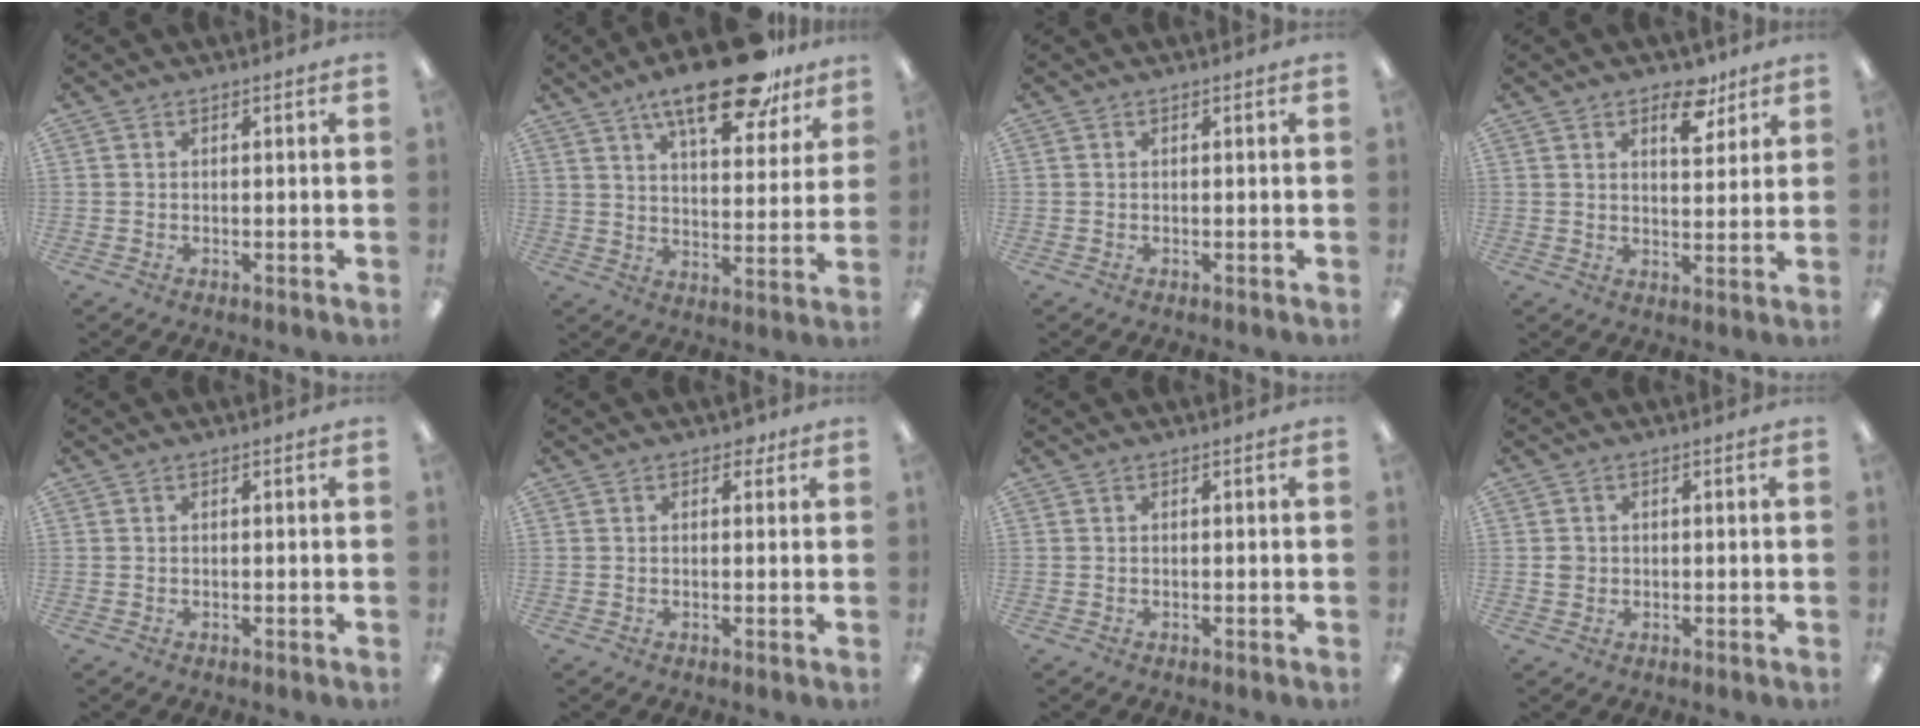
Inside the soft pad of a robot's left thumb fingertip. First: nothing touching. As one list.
[{"total": 18.8, "force": [13.3, 6.5, 11.6], "torque": [-0.170, -0.070, 0.215]}, {"total": 0.0}, {"total": 8.6, "force": [5.5, 4.4, 5.0], "torque": [-0.048, -0.027, 0.088]}, {"total": 0.0}, {"total": 2.4, "force": [1.2, 1.5, 1.4], "torque": [-0.006, -0.004, 0.016]}, {"total": 0.0}, {"total": 1.7, "force": [0.0, 1.7, 0.5], "torque": [-0.010, 0.005, -0.002]}]